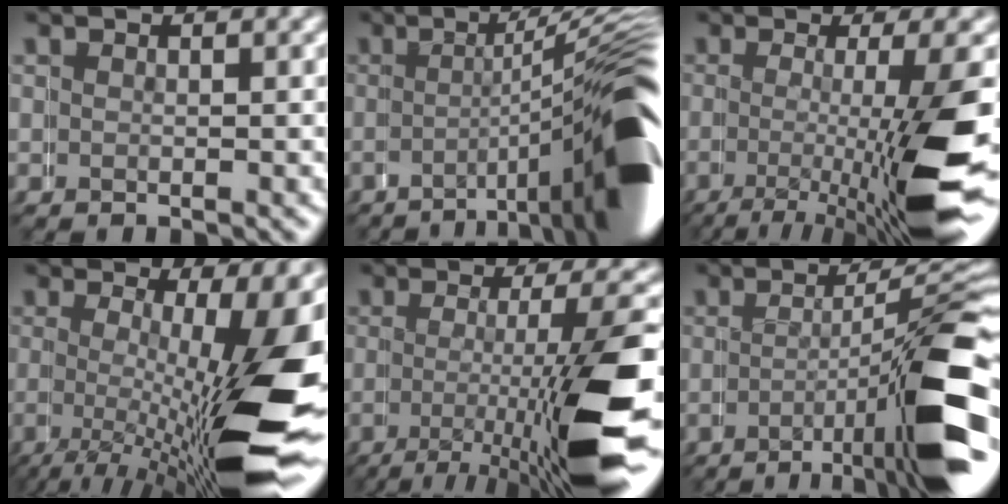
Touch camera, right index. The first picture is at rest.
{"total": 13.2, "force": [-2.9, 3.7, 12.3], "torque": [-0.143, 0.000, -0.040]}
{"total": 12.9, "force": [-3.4, 4.1, 11.8], "torque": [-0.180, -0.032, -0.027]}
{"total": 14.0, "force": [-2.0, 5.1, 12.9], "torque": [-0.191, -0.024, -0.011]}
{"total": 14.5, "force": [-4.0, 4.5, 13.2], "torque": [-0.200, -0.033, -0.033]}
{"total": 11.5, "force": [-4.3, 3.2, 10.1], "torque": [-0.129, 0.002, -0.058]}